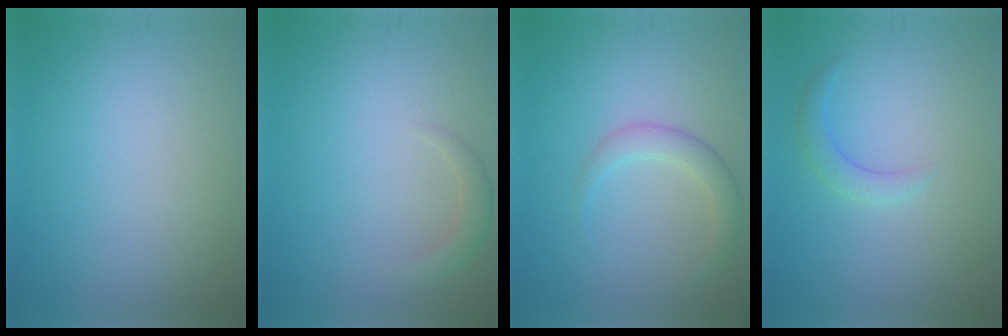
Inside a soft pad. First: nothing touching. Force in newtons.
{"total": 1.5, "press": 1.5, "slide": 0.2}
{"total": 2.4, "press": 2.4, "slide": 0.1}
{"total": 1.7, "press": 1.7, "slide": 0.1}